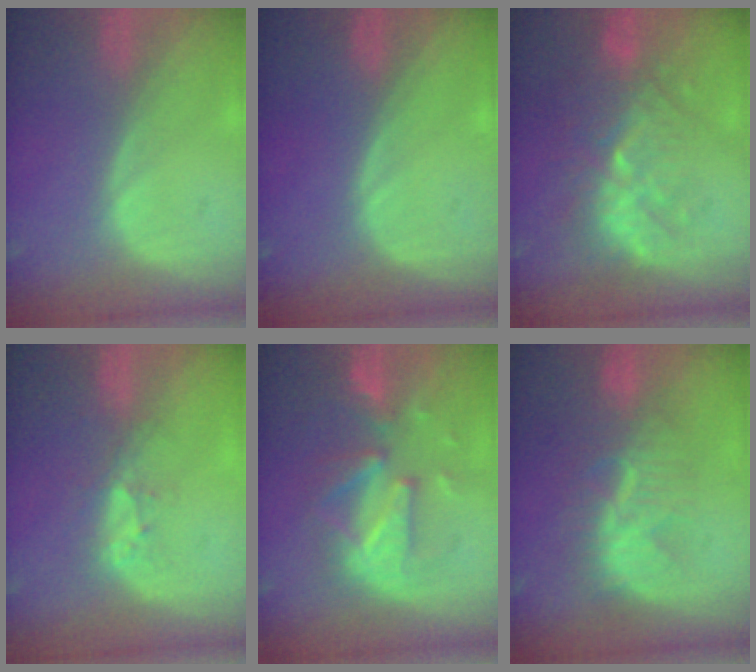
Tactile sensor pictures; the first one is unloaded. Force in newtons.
{"total": 0.0}
{"total": 9.7, "press": 9.1, "slide": 3.2}
{"total": 3.3, "press": 2.8, "slide": 1.7}
{"total": 9.7, "press": 8.8, "slide": 4.0}
{"total": 8.0, "press": 7.8, "slide": 2.1}